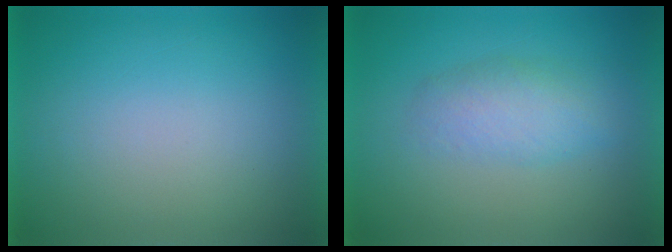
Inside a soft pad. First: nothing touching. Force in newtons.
{"total": 4.0}